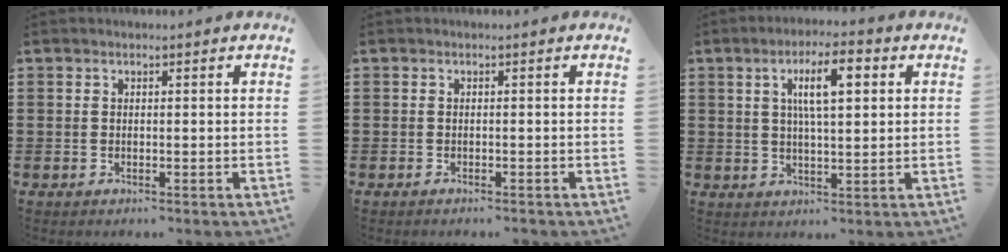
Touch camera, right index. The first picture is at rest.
{"total": 0.5, "force": [-0.5, 0.1, 0.2], "torque": [-0.005, -0.003, -0.009]}
{"total": 7.7, "force": [2.3, 2.2, 7.0], "torque": [-0.133, 0.007, 0.034]}